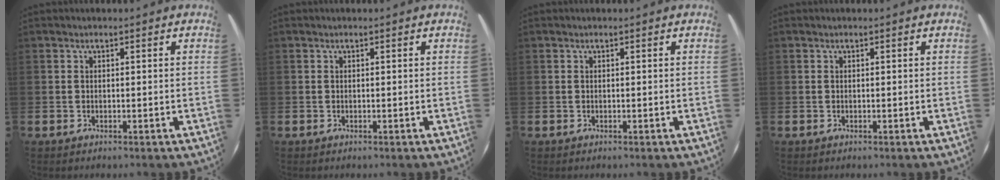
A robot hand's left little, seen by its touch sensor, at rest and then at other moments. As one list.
[{"total": 0.0}, {"total": 0.0}, {"total": 0.0}]